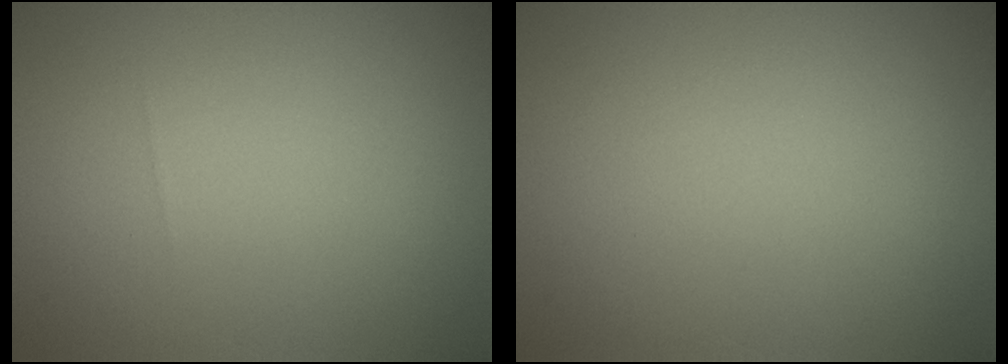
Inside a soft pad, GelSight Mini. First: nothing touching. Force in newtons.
{"total": 0.0}